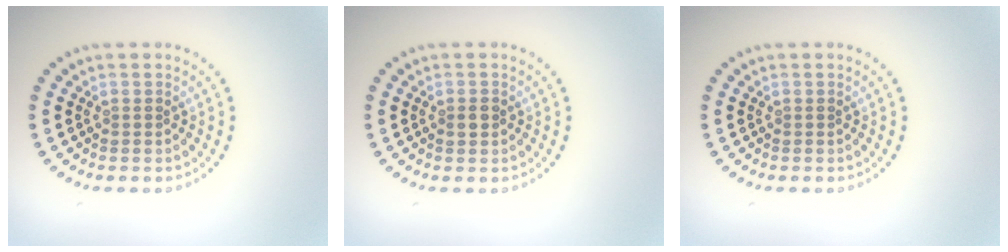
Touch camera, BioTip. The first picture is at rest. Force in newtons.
{"total": 1.2, "press": 1.1, "slide": 0.2}
{"total": 0.0}